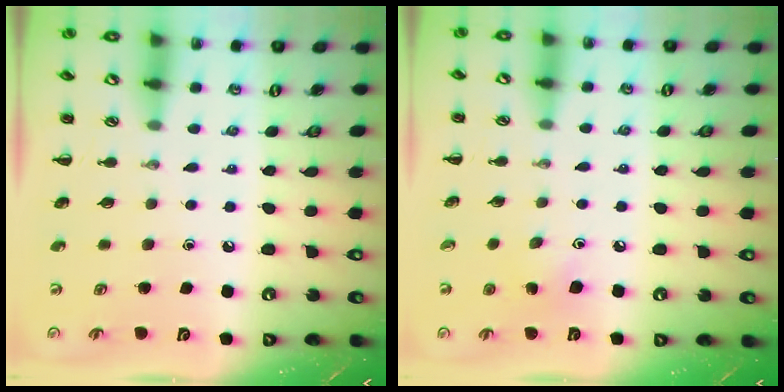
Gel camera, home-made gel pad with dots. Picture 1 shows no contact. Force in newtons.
{"total": 2.9, "press": 2.8, "slide": 0.8}